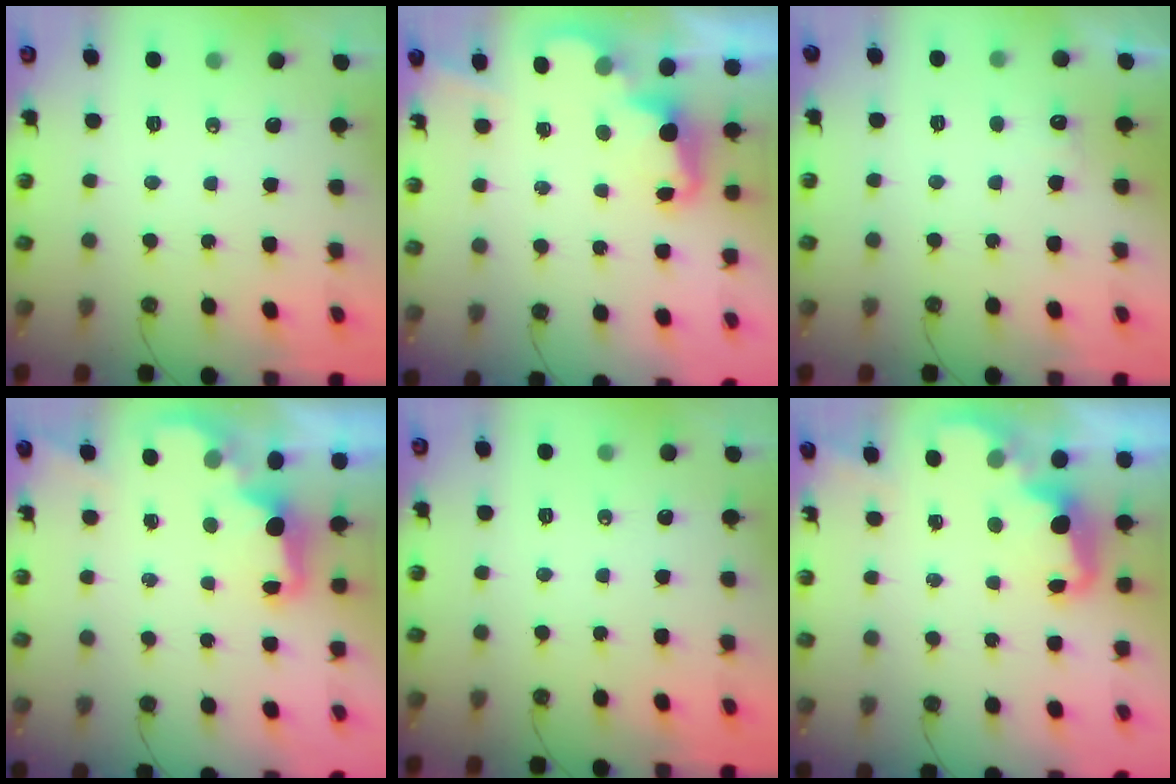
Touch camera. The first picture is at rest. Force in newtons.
{"total": 2.4, "press": 2.3, "slide": 0.6}
{"total": 4.7, "press": 4.6, "slide": 1.0}
{"total": 2.2, "press": 2.0, "slide": 0.8}
{"total": 0.0}
{"total": 2.7, "press": 2.6, "slide": 0.7}